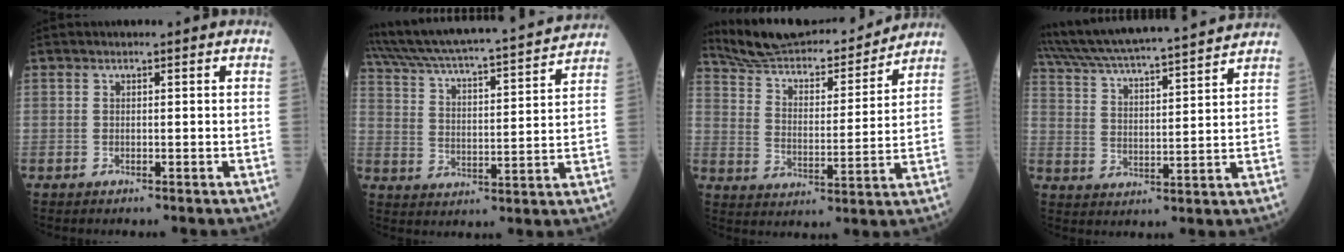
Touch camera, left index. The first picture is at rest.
{"total": 20.6, "force": [19.1, 1.0, 7.8], "torque": [-0.141, -0.004, 0.280]}
{"total": 19.8, "force": [18.6, 3.0, 6.1], "torque": [-0.098, -0.002, 0.282]}
{"total": 19.9, "force": [18.5, 0.3, 7.5], "torque": [-0.142, 0.012, 0.281]}